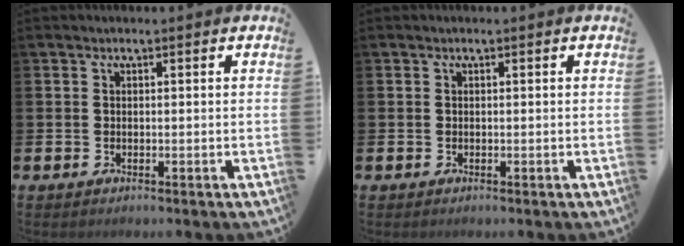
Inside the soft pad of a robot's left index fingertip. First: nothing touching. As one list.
[{"total": 0.0}]